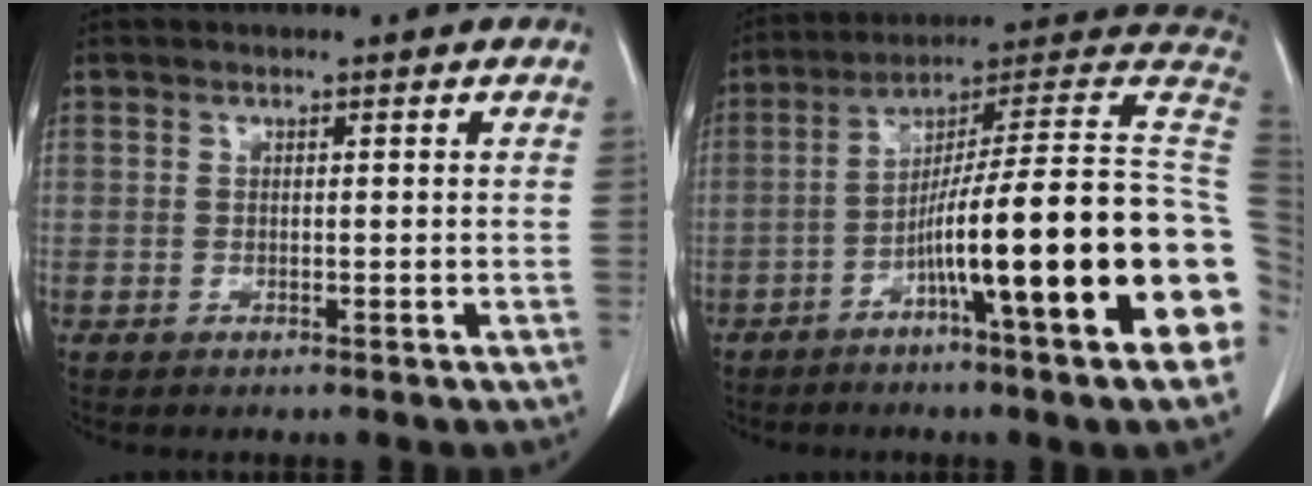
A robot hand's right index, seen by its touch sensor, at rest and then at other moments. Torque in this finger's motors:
{"motor_torque": [2.14, 0.00, 1.05, 0.21]}